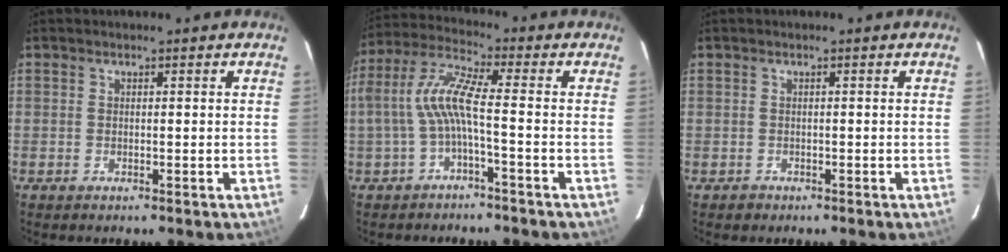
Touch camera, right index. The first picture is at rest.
{"total": 7.7, "force": [-1.7, 0.7, 7.5], "torque": [-0.173, 0.011, -0.029]}
{"total": 1.3, "force": [-0.6, 1.1, 0.0], "torque": [0.000, 0.004, -0.005]}